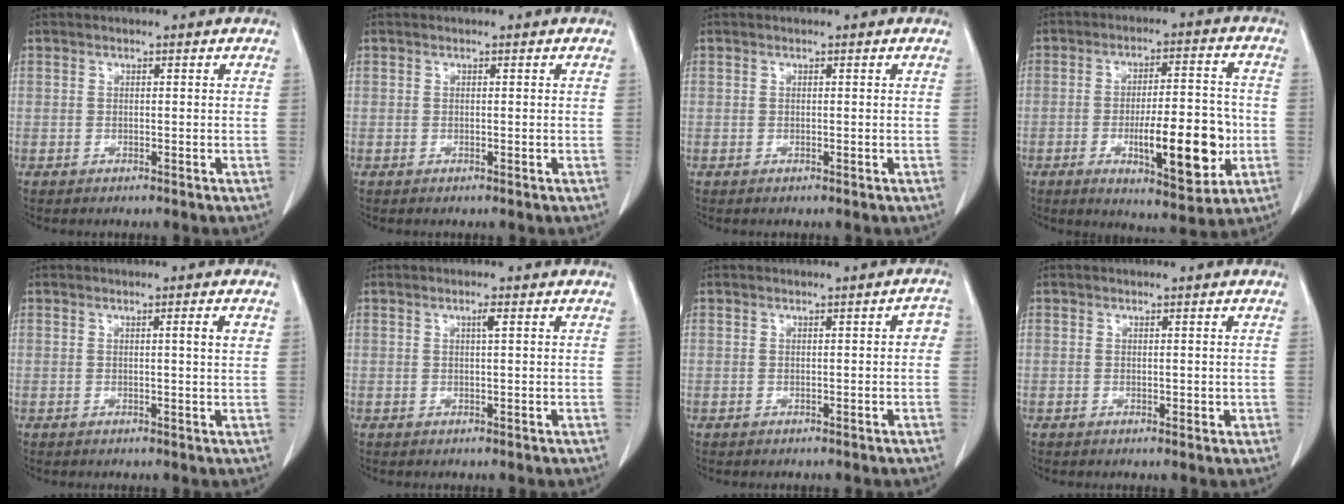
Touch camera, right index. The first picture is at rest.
{"total": 0.0}
{"total": 0.0}
{"total": 13.5, "force": [-3.3, 3.6, 12.6], "torque": [-0.187, 0.004, -0.041]}
{"total": 2.1, "force": [0.7, -0.3, 2.0], "torque": [-0.030, 0.000, 0.009]}
{"total": 1.1, "force": [0.4, -0.1, 1.1], "torque": [-0.019, 0.002, 0.007]}
{"total": 1.8, "force": [-0.1, 0.6, 1.7], "torque": [-0.009, 0.006, -0.003]}
{"total": 0.9, "force": [0.1, 0.8, 0.5], "torque": [-0.003, 0.002, 0.005]}